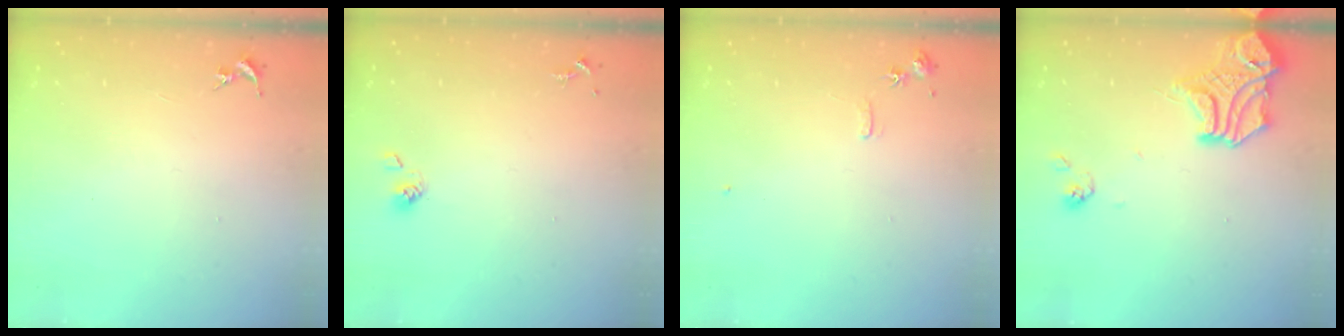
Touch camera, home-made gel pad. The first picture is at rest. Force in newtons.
{"total": 4.4, "press": 3.7, "slide": 2.4}
{"total": 6.2, "press": 6.2, "slide": 0.8}
{"total": 15.8, "press": 15.8, "slide": 1.5}